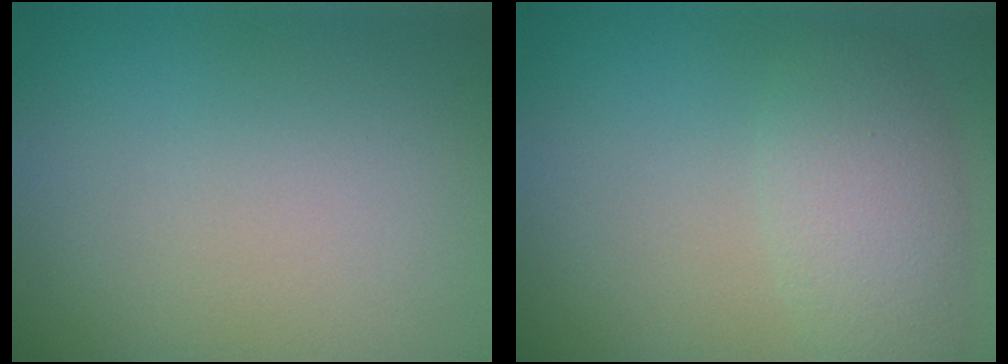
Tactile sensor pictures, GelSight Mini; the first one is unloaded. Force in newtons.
{"total": 3.9, "press": 3.9, "slide": 0.3}